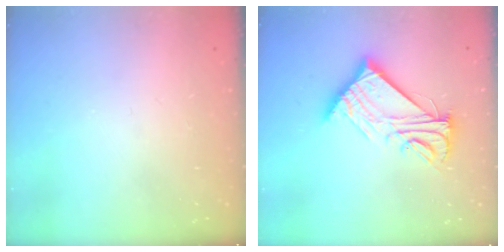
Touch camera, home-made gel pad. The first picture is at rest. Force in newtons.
{"total": 13.1, "press": 13.1, "slide": 0.7}